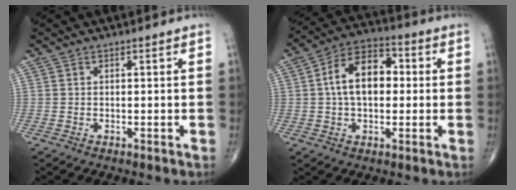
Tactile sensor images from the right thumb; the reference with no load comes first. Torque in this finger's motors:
{"motor_torque": [-0.48, 1.00, 0.25, -0.25, 0.16]}